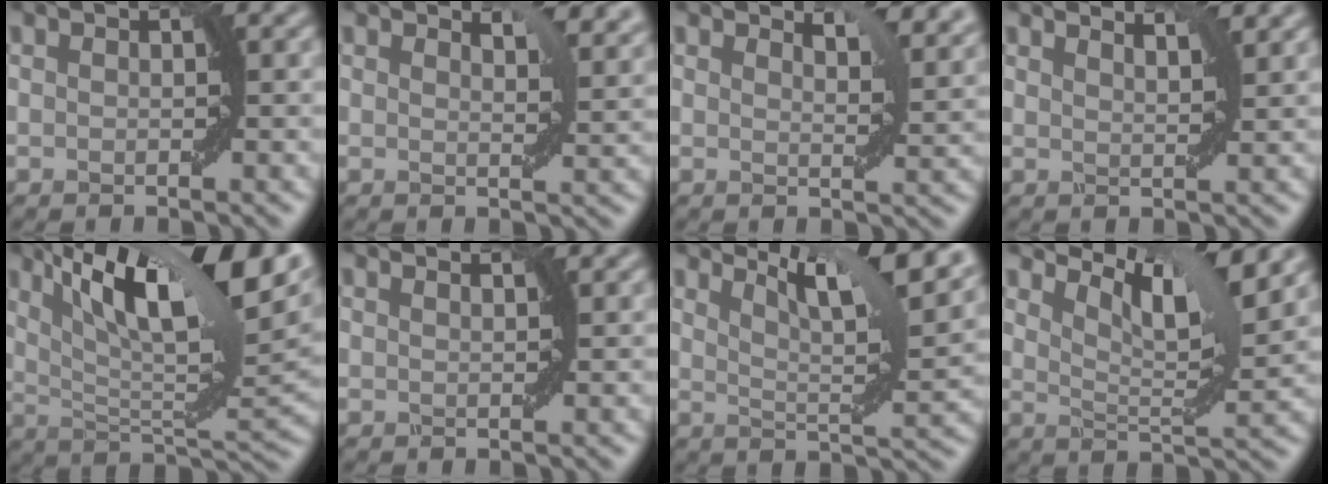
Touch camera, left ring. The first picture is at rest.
{"total": 3.1, "force": [2.6, 0.7, 1.7], "torque": [-0.023, -0.002, 0.039]}
{"total": 3.6, "force": [3.0, 0.8, 1.9], "torque": [-0.028, -0.002, 0.045]}
{"total": 3.7, "force": [3.3, 0.7, 1.5], "torque": [-0.001, 0.007, 0.026]}
{"total": 15.2, "force": [7.0, 4.4, 12.8], "torque": [-0.209, 0.012, 0.119]}
{"total": 1.4, "force": [1.3, 0.2, 0.5], "torque": [-0.001, -0.005, 0.012]}
{"total": 10.0, "force": [7.1, 2.0, 6.7], "torque": [-0.092, 0.013, 0.104]}
{"total": 7.9, "force": [5.9, 1.4, 5.1], "torque": [-0.089, 0.007, 0.100]}